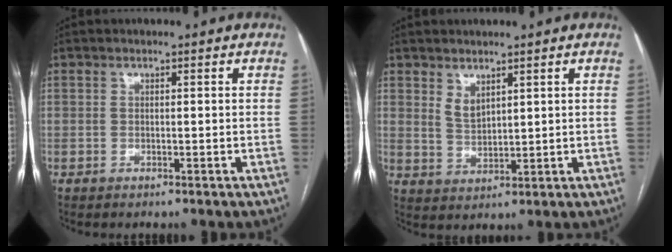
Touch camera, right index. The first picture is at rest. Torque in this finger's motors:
{"motor_torque": [0.64, 0.32, 0.34, 0.09]}